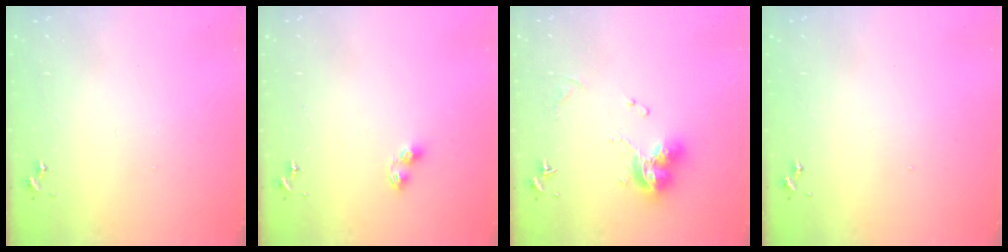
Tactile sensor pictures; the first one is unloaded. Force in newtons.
{"total": 4.5, "press": 4.5, "slide": 0.4}
{"total": 12.9, "press": 12.8, "slide": 1.4}
{"total": 0.0}